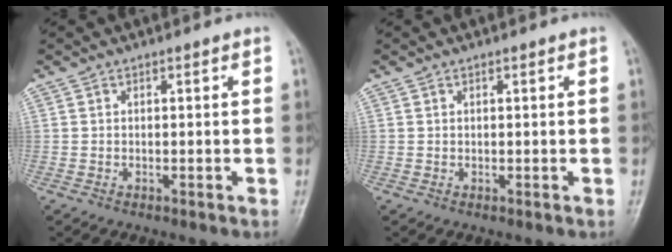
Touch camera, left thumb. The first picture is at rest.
{"total": 0.6, "force": [0.3, 0.4, 0.3], "torque": [-0.001, 0.000, 0.003]}